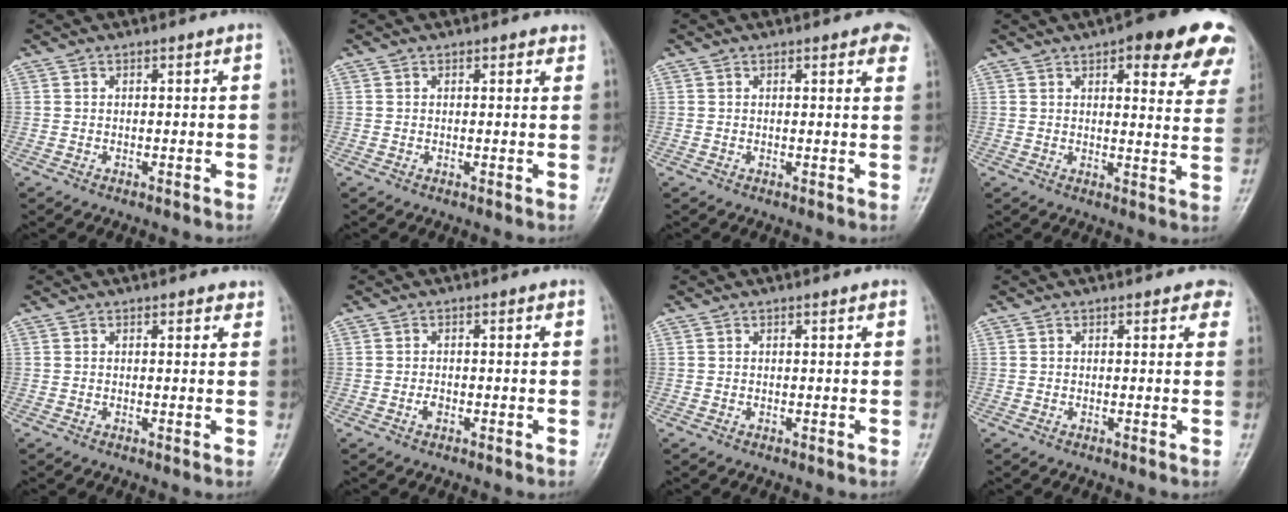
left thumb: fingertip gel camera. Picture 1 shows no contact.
{"total": 1.3, "force": [0.9, 0.7, 0.6], "torque": [0.003, -0.003, 0.006]}
{"total": 4.0, "force": [2.5, 1.4, 2.8], "torque": [-0.014, -0.004, 0.021]}
{"total": 16.6, "force": [10.2, 5.6, 11.8], "torque": [-0.105, -0.034, 0.109]}
{"total": 1.5, "force": [1.1, 0.8, 0.7], "torque": [0.005, -0.004, 0.008]}
{"total": 1.4, "force": [-0.5, 0.8, 0.9], "torque": [-0.013, 0.001, -0.012]}
{"total": 0.6, "force": [0.4, 0.1, 0.4], "torque": [-0.006, 0.000, 0.002]}
{"total": 2.1, "force": [1.3, 1.2, 1.0], "torque": [0.010, -0.003, 0.006]}